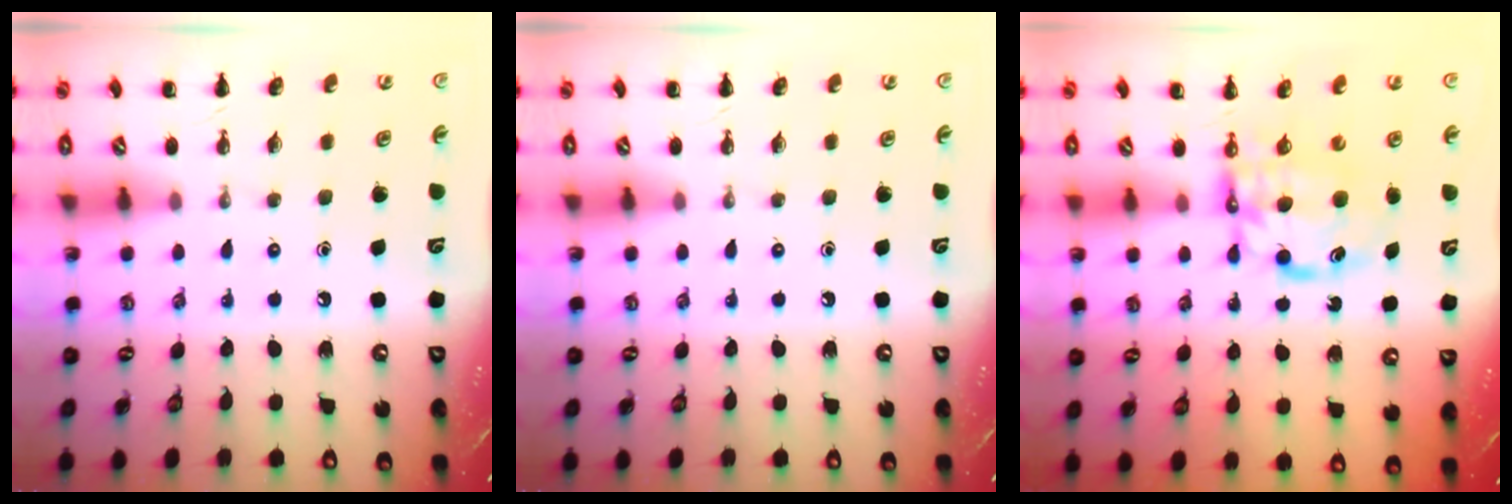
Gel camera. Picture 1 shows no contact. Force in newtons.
{"total": 0.0}
{"total": 6.5, "press": 6.4, "slide": 0.8}